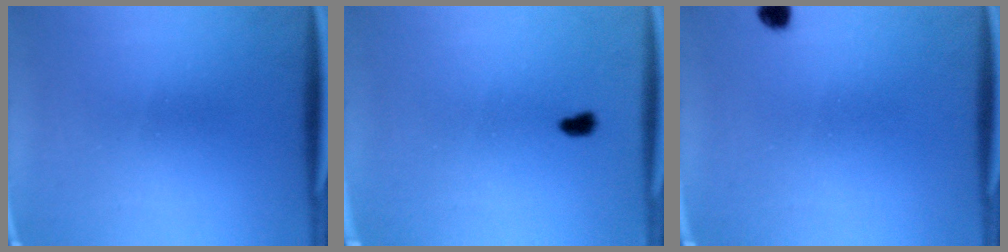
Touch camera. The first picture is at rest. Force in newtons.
{"total": 1.3}
{"total": 1.8}